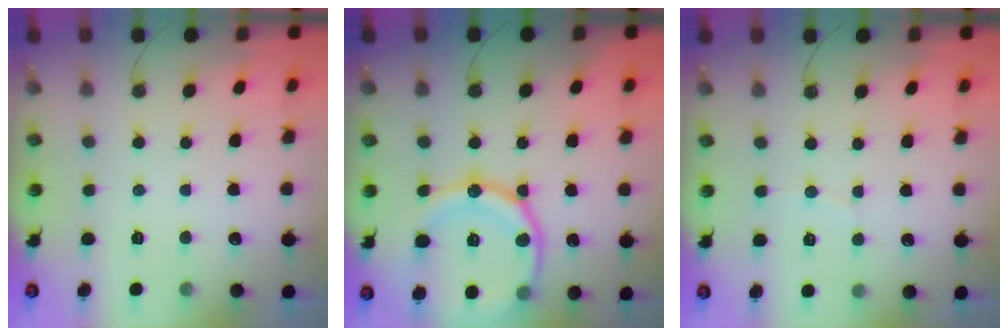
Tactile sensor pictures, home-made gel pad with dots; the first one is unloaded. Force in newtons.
{"total": 19.0, "press": 18.9, "slide": 2.1}
{"total": 2.7, "press": 2.7, "slide": 0.3}